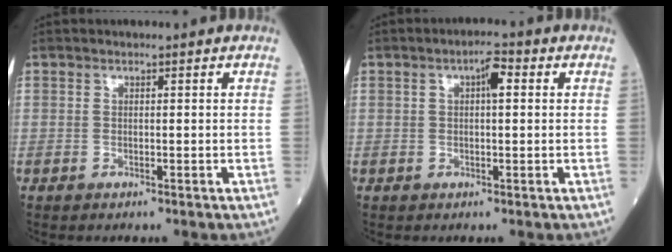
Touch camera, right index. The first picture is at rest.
{"total": 3.3, "force": [0.8, 0.9, 3.1], "torque": [-0.050, 0.014, 0.010]}